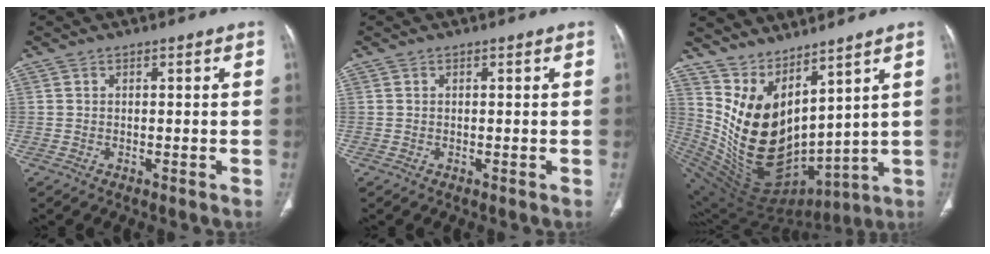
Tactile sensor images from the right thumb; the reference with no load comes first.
{"total": 0.0}
{"total": 15.4, "force": [8.8, 6.9, 10.6], "torque": [-0.144, -0.082, 0.200]}